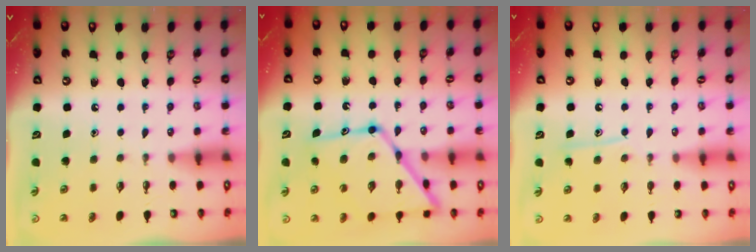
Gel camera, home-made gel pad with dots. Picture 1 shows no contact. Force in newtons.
{"total": 17.9, "press": 17.8, "slide": 1.7}
{"total": 9.1, "press": 9.1, "slide": 0.7}